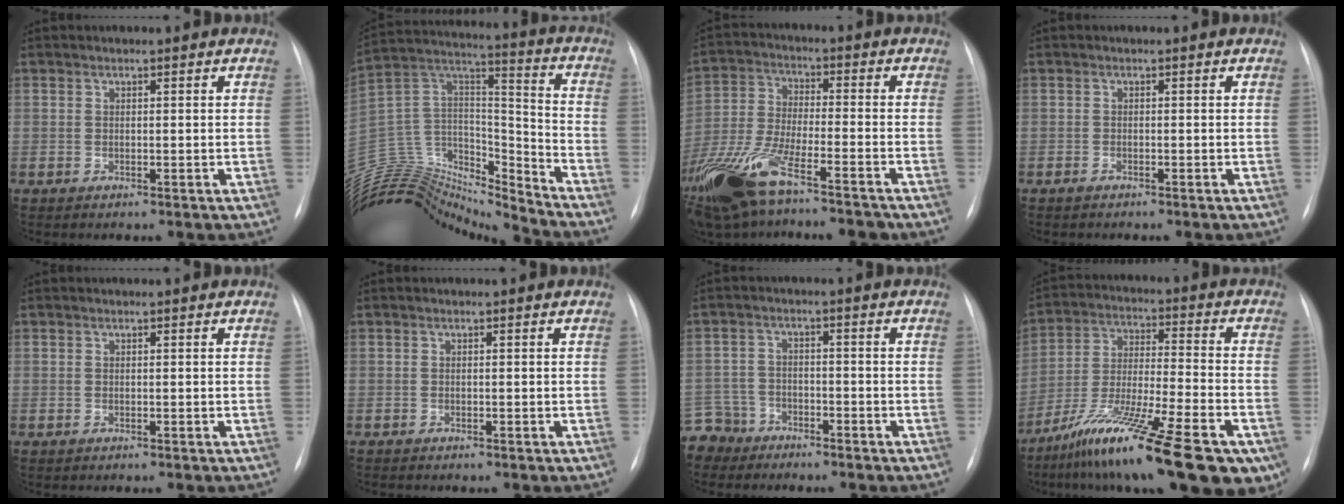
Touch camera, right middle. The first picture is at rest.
{"total": 21.7, "force": [-20.9, 4.6, 3.7], "torque": [-0.082, 0.073, -0.357]}
{"total": 17.0, "force": [-11.8, 4.5, 11.4], "torque": [-0.273, -0.026, -0.219]}
{"total": 0.6, "force": [-0.5, 0.2, 0.3], "torque": [-0.009, -0.001, -0.007]}
{"total": 0.0}
{"total": 0.0}
{"total": 6.8, "force": [-5.7, 3.6, -0.4], "torque": [0.005, 0.004, -0.111]}
{"total": 23.2, "force": [-15.2, 4.1, 17.0], "torque": [-0.238, -0.018, -0.253]}